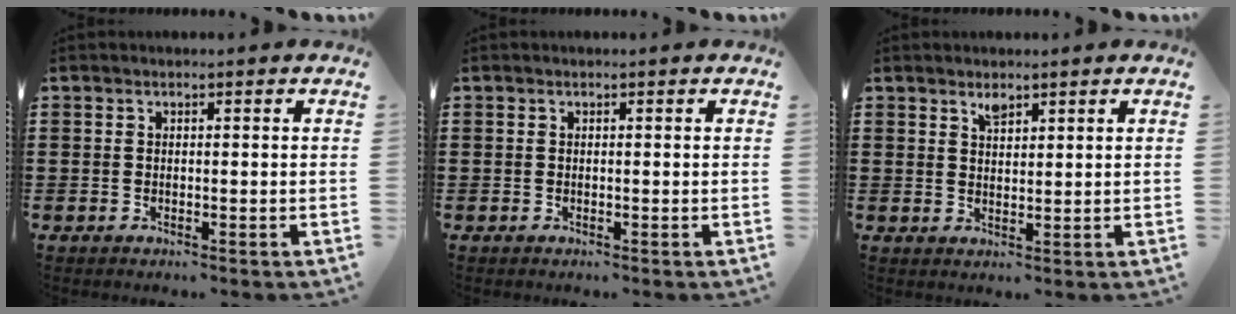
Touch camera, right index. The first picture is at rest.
{"total": 0.0}
{"total": 1.8, "force": [1.5, 0.6, 0.7], "torque": [-0.017, 0.003, 0.028]}